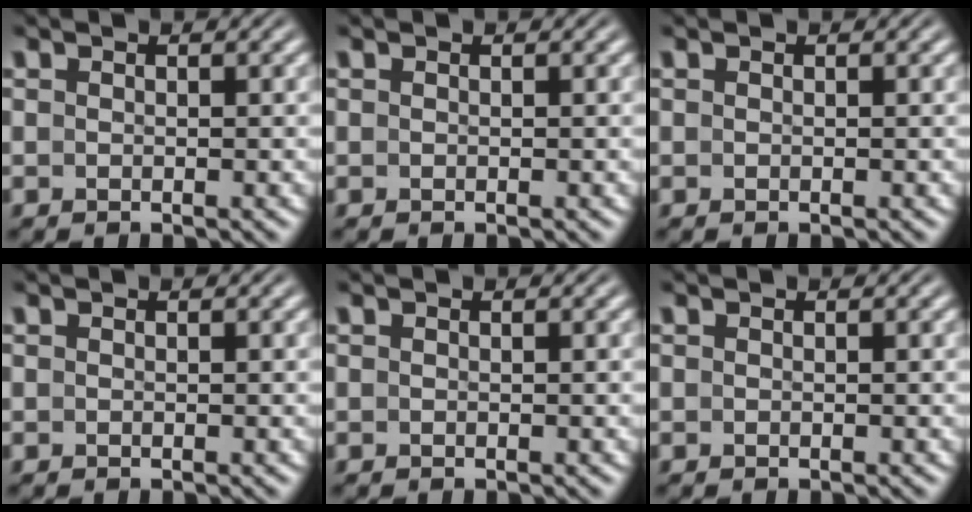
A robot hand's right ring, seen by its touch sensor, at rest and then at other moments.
{"total": 0.0}
{"total": 0.0}
{"total": 0.0}
{"total": 0.0}
{"total": 0.0}